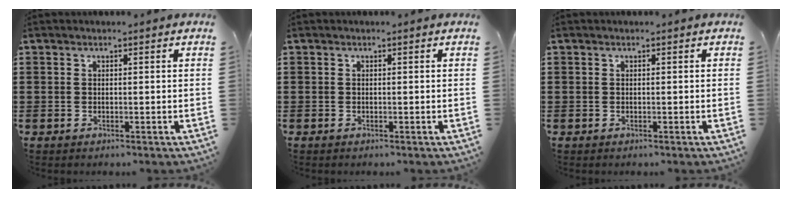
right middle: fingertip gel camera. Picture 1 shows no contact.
{"total": 0.0}
{"total": 0.0}